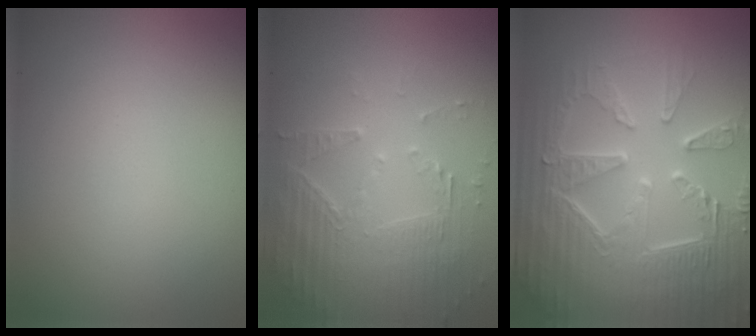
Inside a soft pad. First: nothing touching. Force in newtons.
{"total": 4.0, "press": 3.5, "slide": 1.8}
{"total": 8.9, "press": 6.5, "slide": 6.1}